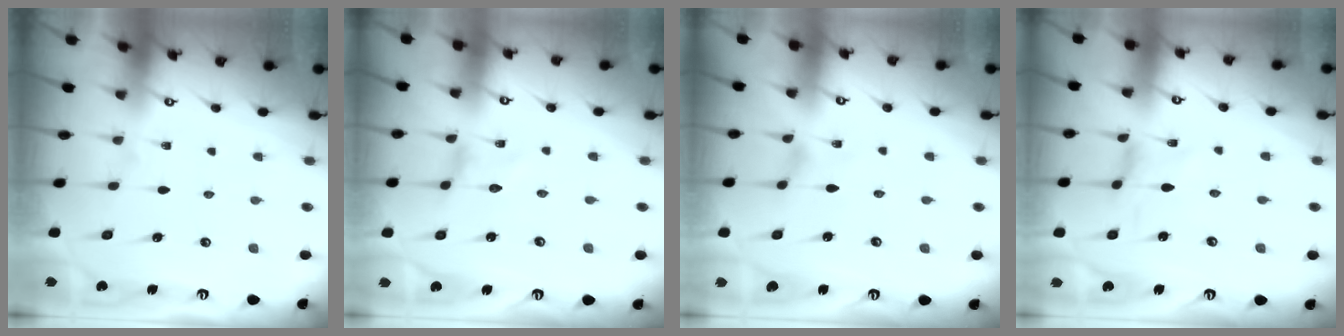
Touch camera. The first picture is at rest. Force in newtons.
{"total": 0.0}
{"total": 0.0}
{"total": 0.0}